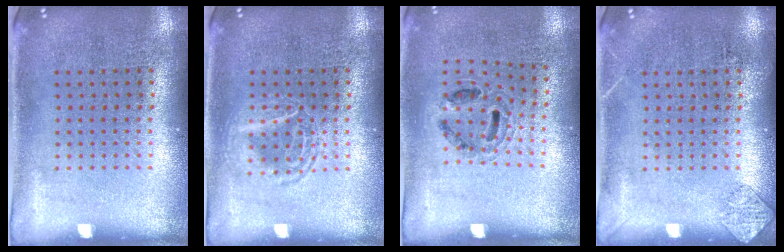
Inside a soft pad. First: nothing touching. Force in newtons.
{"total": 2.1, "press": 2.1, "slide": 0.3}
{"total": 0.8, "press": 0.8, "slide": 0.3}
{"total": 1.1, "press": 1.1, "slide": 0.1}